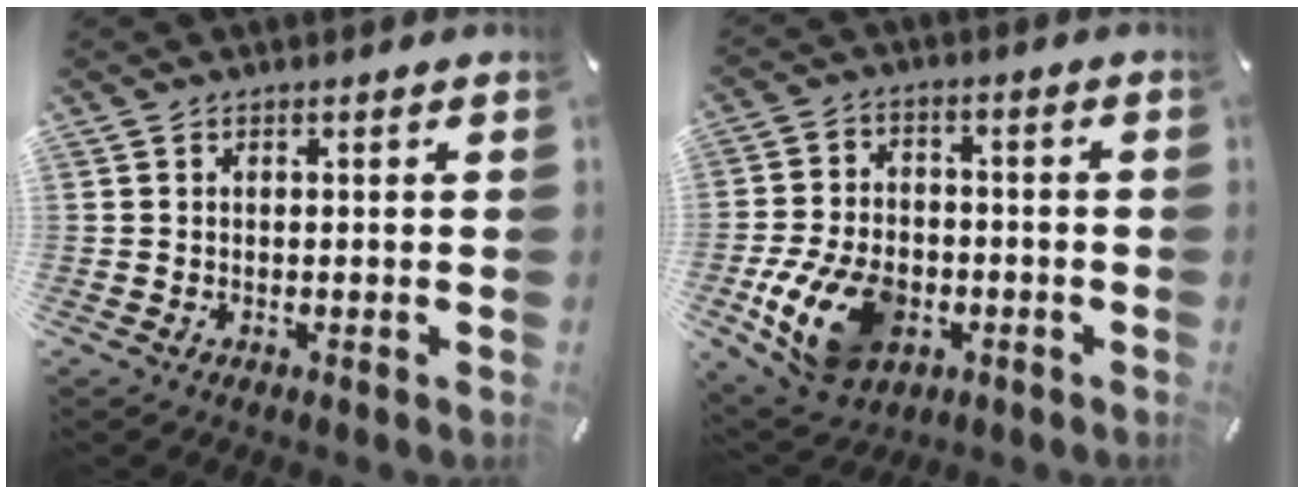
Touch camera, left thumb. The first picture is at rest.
{"total": 14.6, "force": [-5.1, 10.1, 9.3], "torque": [-0.195, 0.021, -0.087]}